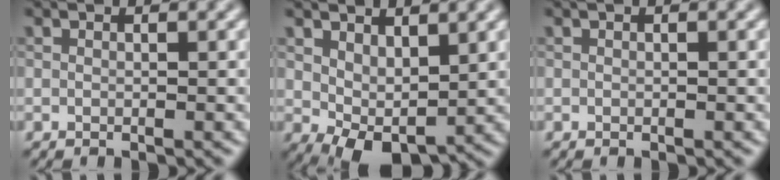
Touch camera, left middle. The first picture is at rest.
{"total": 4.3, "force": [1.4, 2.4, 3.3], "torque": [-0.061, -0.008, 0.025]}
{"total": 0.0}